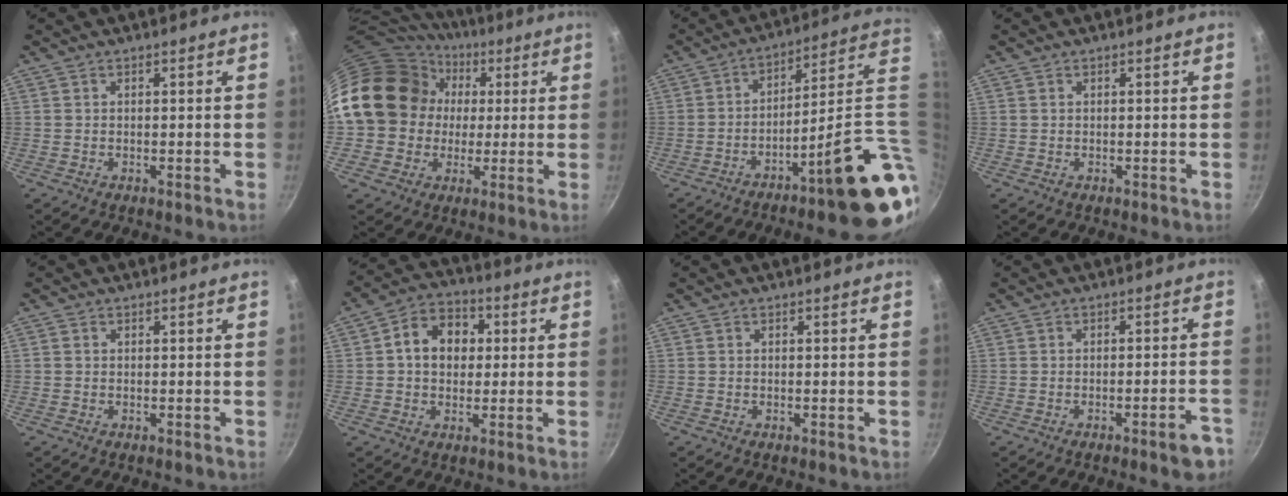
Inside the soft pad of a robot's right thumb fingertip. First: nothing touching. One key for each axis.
{"total": 19.3, "fx": 2.2, "fy": 16.9, "fz": 9.1, "tx": -0.147, "ty": 0.035, "tz": 0.037}
{"total": 20.7, "fx": -5.8, "fy": 4.2, "fz": 19.5, "tx": -0.228, "ty": 0.027, "tz": -0.080}
{"total": 0.0}
{"total": 0.5, "fx": 0.0, "fy": 0.5, "fz": 0.2, "tx": -0.002, "ty": 0.002, "tz": -0.002}
{"total": 10.2, "fx": 1.4, "fy": 8.0, "fz": 6.2, "tx": -0.064, "ty": 0.018, "tz": 0.006}
{"total": 0.0}
{"total": 5.3, "fx": -3.2, "fy": 1.3, "fz": 4.1, "tx": -0.039, "ty": 0.025, "tz": -0.034}